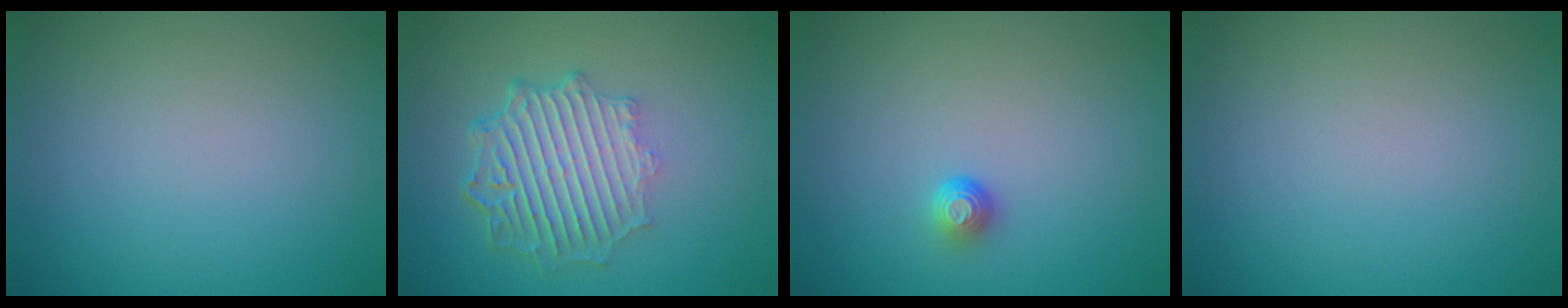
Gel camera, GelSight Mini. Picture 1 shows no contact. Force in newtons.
{"total": 6.4, "press": 4.8, "slide": 4.2}
{"total": 1.2, "press": 0.9, "slide": 0.8}
{"total": 0.0}